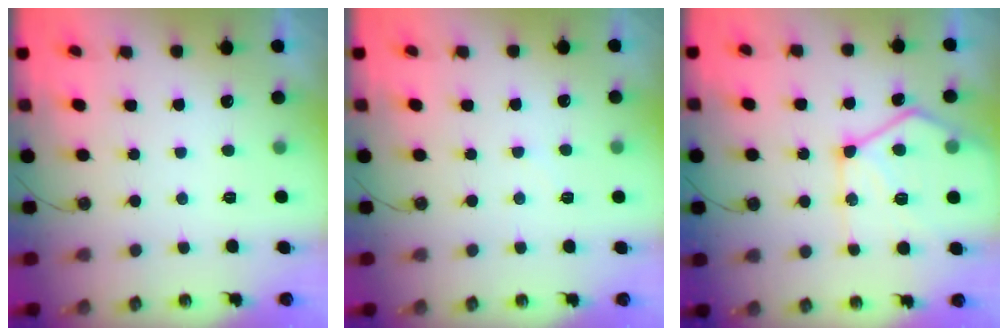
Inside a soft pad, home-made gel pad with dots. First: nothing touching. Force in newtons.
{"total": 3.2, "press": 3.1, "slide": 0.4}
{"total": 17.0, "press": 16.9, "slide": 1.7}